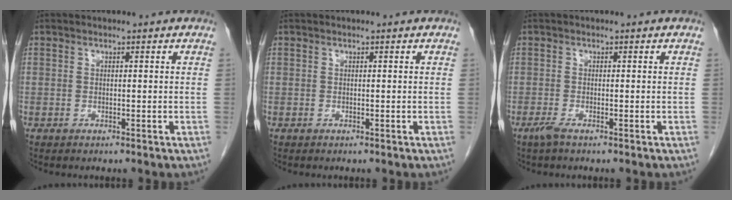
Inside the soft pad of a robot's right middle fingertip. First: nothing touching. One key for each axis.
{"total": 0.0}
{"total": 1.4, "fx": -0.9, "fy": 0.0, "fz": 1.0, "tx": -0.028, "ty": -0.005, "tz": -0.022}